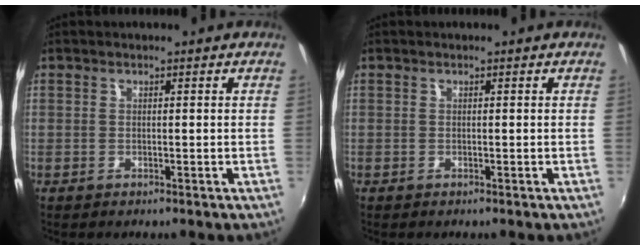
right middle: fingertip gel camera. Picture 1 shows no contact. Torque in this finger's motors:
{"motor_torque": [-0.24, -0.02, -0.03, 0.00]}